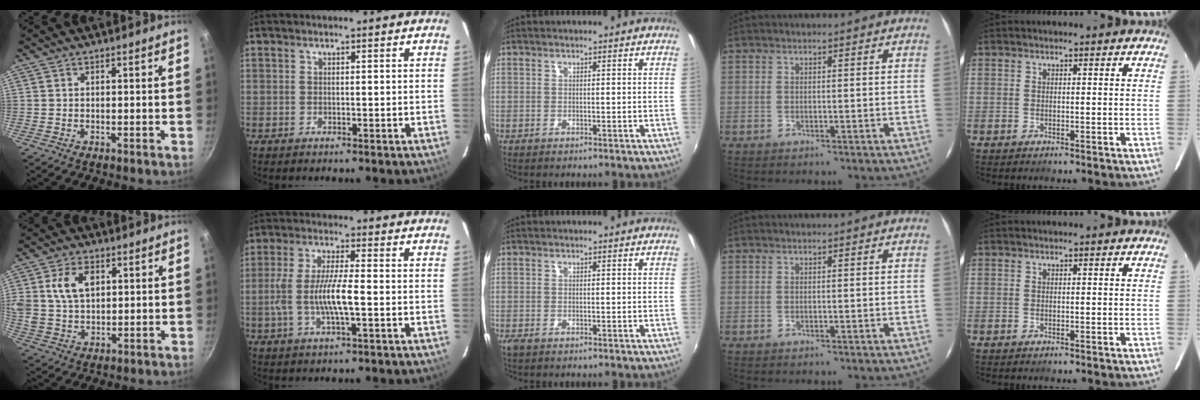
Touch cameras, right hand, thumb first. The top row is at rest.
{"thumb": {"total": 9.1, "force": [2.7, 6.0, 6.2], "torque": [-0.103, 0.000, 0.047]}, "index": {"total": 9.2, "force": [-1.9, 1.5, 8.8], "torque": [-0.177, -0.004, -0.036]}, "middle": {"total": 0.7, "force": [-0.4, 0.3, 0.5], "torque": [-0.011, -0.003, -0.009]}}